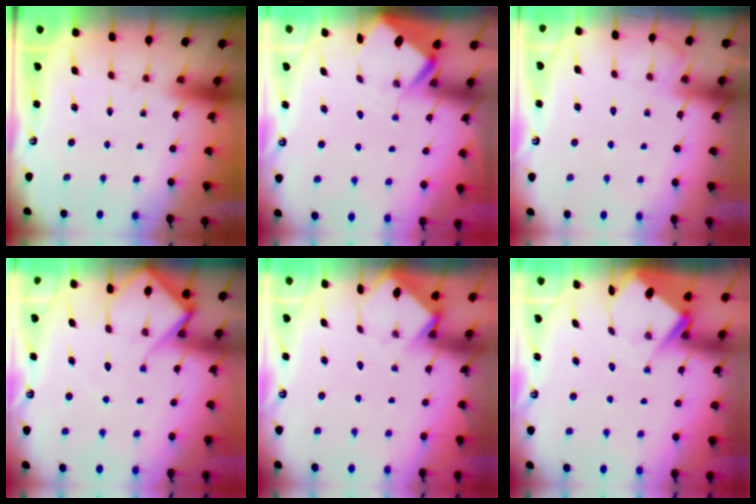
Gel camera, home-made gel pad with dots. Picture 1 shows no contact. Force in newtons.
{"total": 3.8, "press": 3.8, "slide": 0.4}
{"total": 5.9, "press": 5.9, "slide": 0.8}
{"total": 8.9, "press": 8.8, "slide": 0.8}
{"total": 4.7, "press": 4.7, "slide": 0.3}
{"total": 5.9, "press": 5.9, "slide": 0.4}